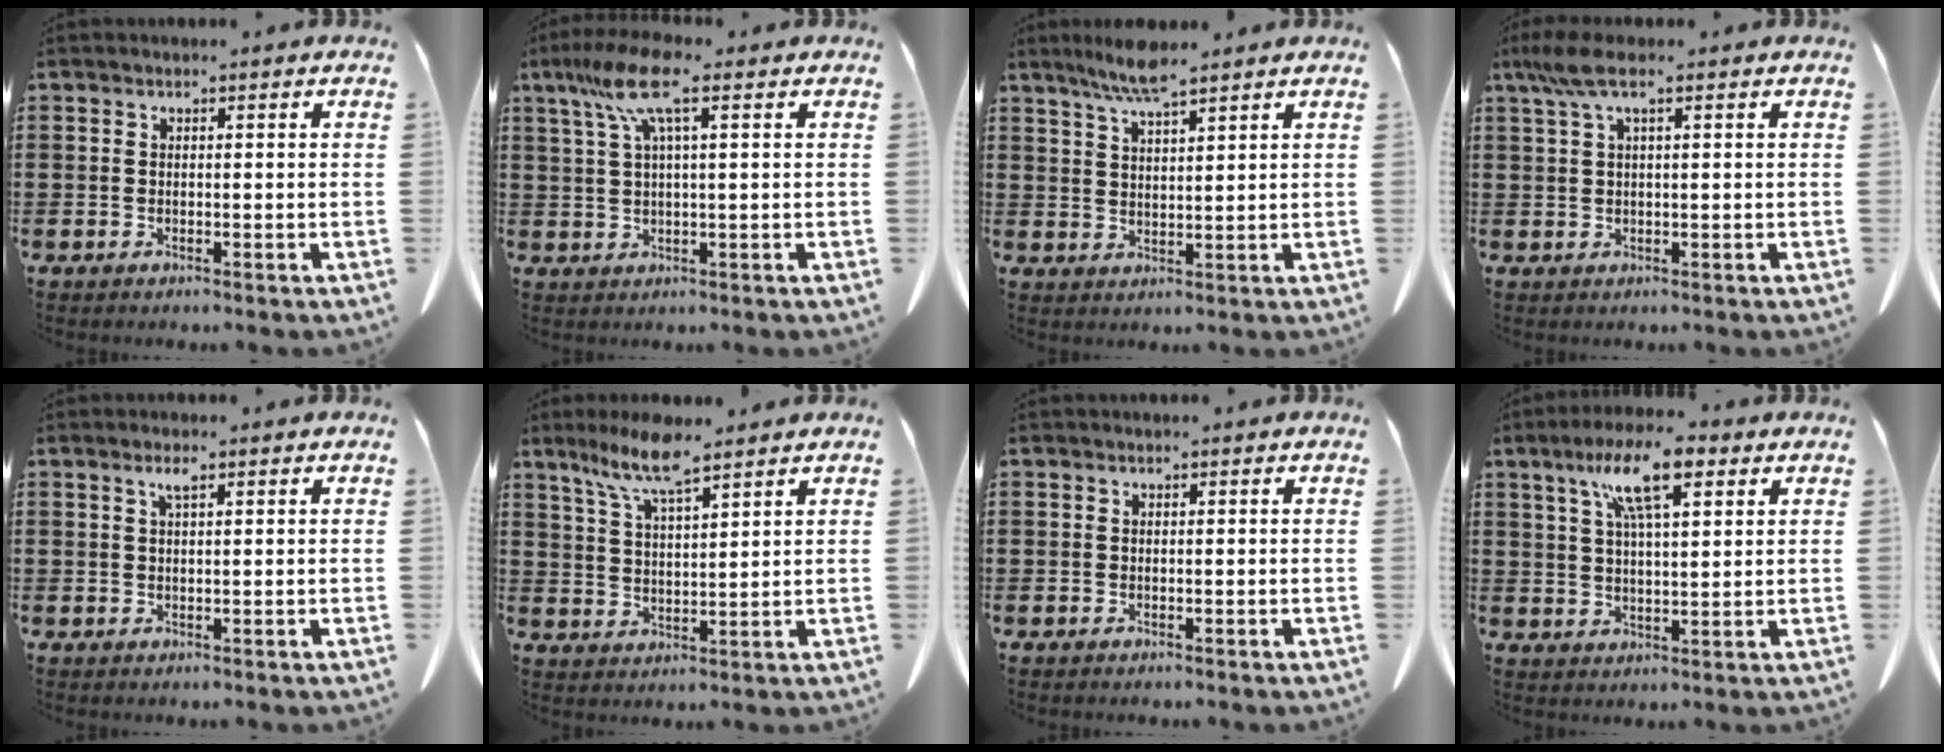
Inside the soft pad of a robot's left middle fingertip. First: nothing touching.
{"total": 8.0, "force": [3.4, 1.2, 7.2], "torque": [-0.160, 0.002, 0.055]}
{"total": 5.3, "force": [4.0, 0.4, 3.3], "torque": [-0.075, -0.003, 0.071]}
{"total": 4.3, "force": [1.5, 1.0, 3.9], "torque": [-0.084, 0.001, 0.025]}
{"total": 1.7, "force": [0.9, 0.4, 1.4], "torque": [-0.031, 0.003, 0.015]}
{"total": 8.2, "force": [6.0, 1.5, 5.4], "torque": [-0.120, -0.009, 0.107]}
{"total": 0.0}
{"total": 10.6, "force": [6.0, 2.6, 8.4], "torque": [-0.167, 0.002, 0.100]}